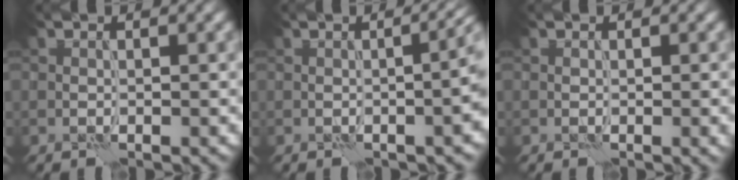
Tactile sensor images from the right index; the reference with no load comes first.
{"total": 6.3, "force": [0.4, 3.1, 5.4], "torque": [-0.019, 0.027, -0.012]}
{"total": 1.3, "force": [0.0, 0.3, 1.2], "torque": [-0.017, -0.002, -0.001]}